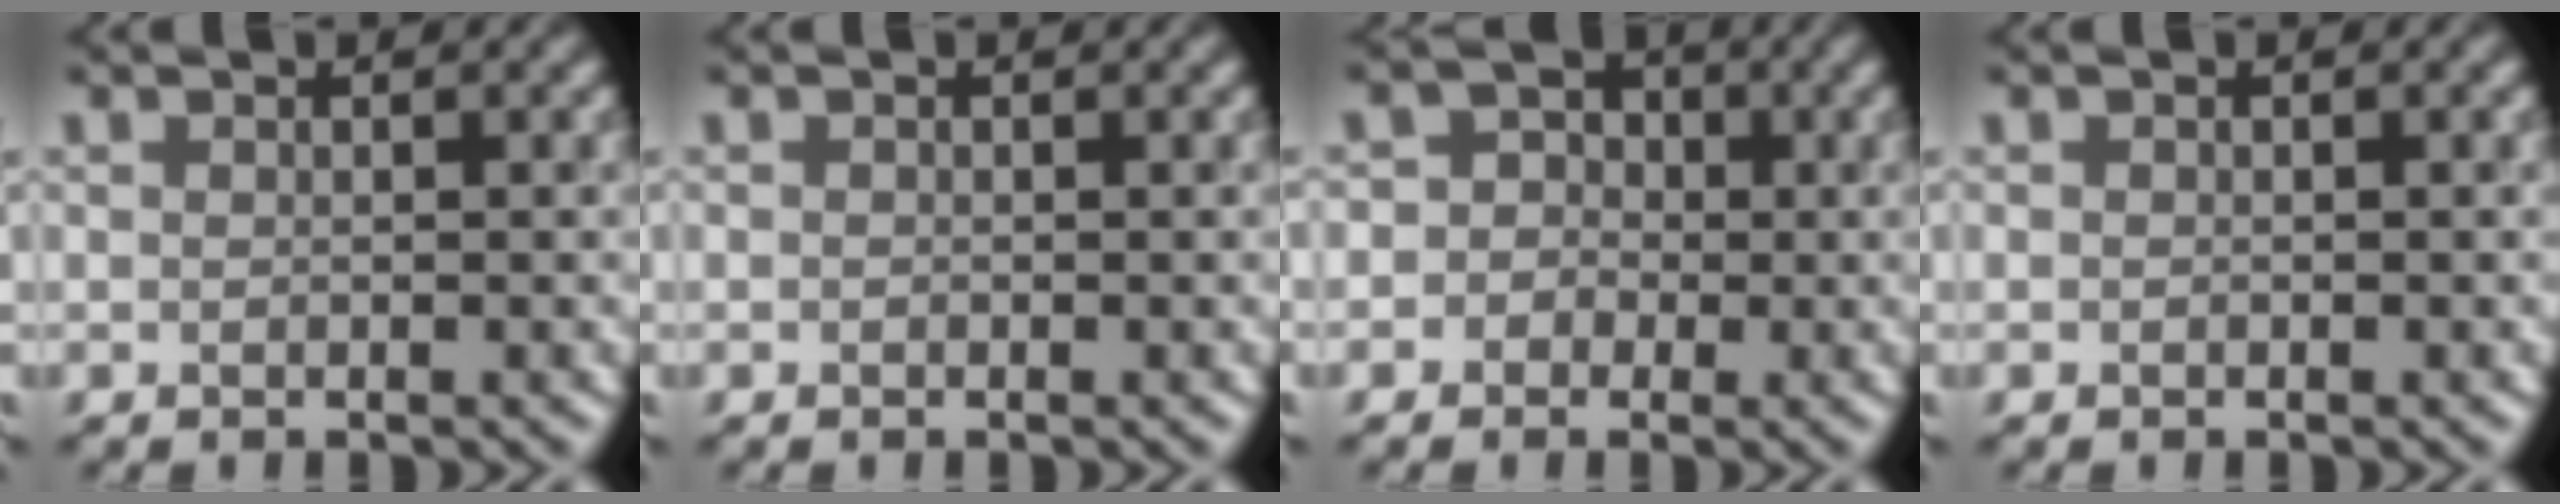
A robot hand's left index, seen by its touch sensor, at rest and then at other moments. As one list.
[{"total": 0.6, "force": [-0.3, -0.5, -0.2], "torque": [0.003, -0.006, -0.001]}, {"total": 3.0, "force": [-0.6, 2.8, 0.6], "torque": [0.029, 0.021, -0.038]}, {"total": 0.0}]